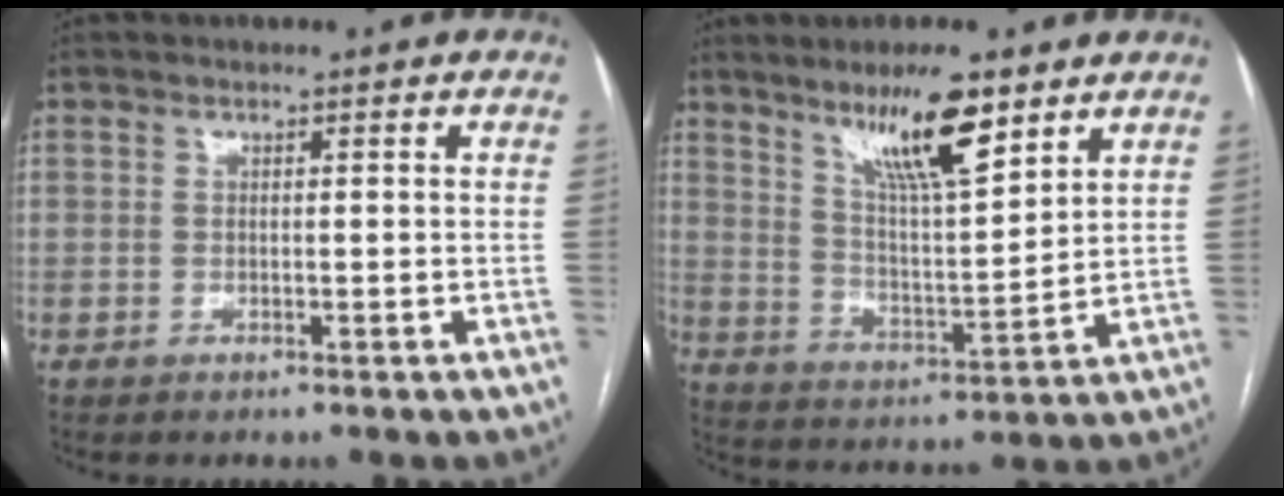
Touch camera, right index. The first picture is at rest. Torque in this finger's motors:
{"motor_torque": [1.05, 1.09, 0.23, 0.12]}